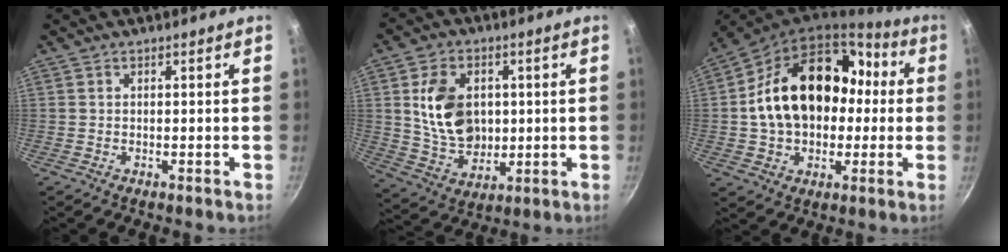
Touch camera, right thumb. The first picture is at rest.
{"total": 14.0, "force": [2.1, 10.3, 9.2], "torque": [-0.138, -0.009, 0.046]}
{"total": 23.1, "force": [1.6, 16.7, 15.9], "torque": [-0.238, 0.054, 0.030]}